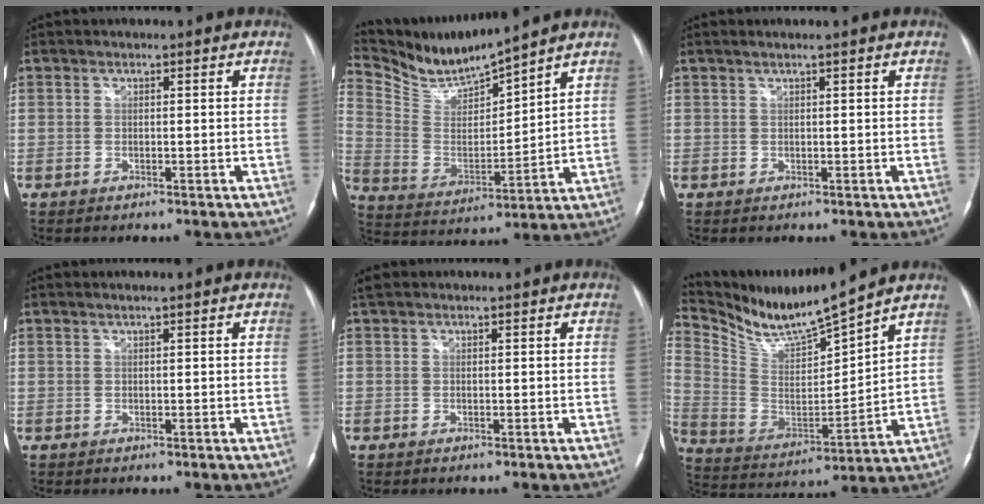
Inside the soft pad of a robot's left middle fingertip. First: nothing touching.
{"total": 11.5, "force": [11.0, -0.6, 3.2], "torque": [-0.082, -0.003, 0.228]}
{"total": 1.0, "force": [0.7, -0.3, 0.7], "torque": [-0.022, 0.009, 0.018]}
{"total": 0.7, "force": [0.5, -0.2, 0.4], "torque": [-0.015, 0.006, 0.015]}
{"total": 1.2, "force": [0.9, 0.7, 0.3], "torque": [-0.011, 0.019, 0.018]}
{"total": 13.5, "force": [12.4, -0.5, 5.4], "torque": [-0.117, -0.013, 0.243]}